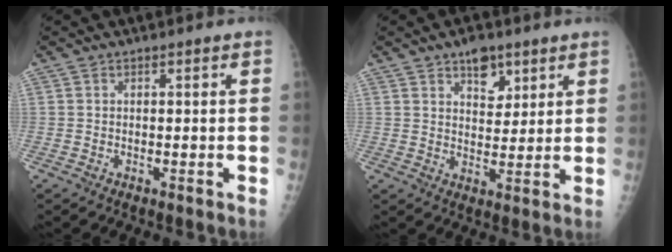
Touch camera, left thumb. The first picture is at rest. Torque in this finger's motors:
{"motor_torque": [0.72, 0.48, 0.41, -0.55, 0.09]}